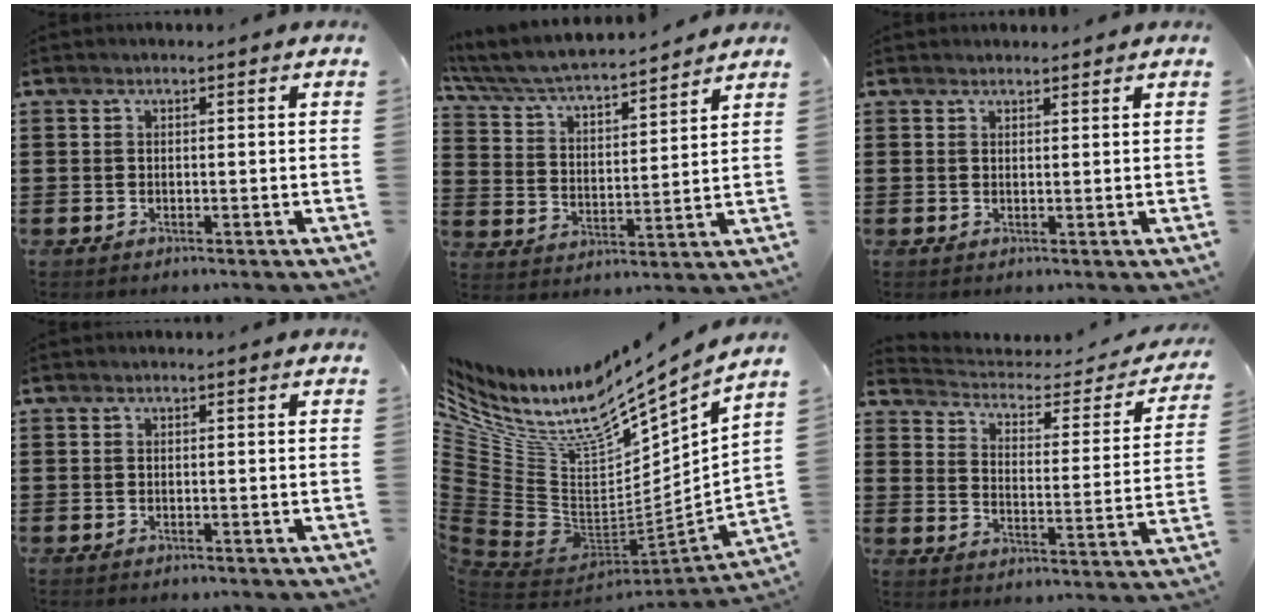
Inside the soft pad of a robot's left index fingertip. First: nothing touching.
{"total": 5.1, "force": [4.7, 0.3, 2.1], "torque": [-0.062, -0.035, 0.074]}
{"total": 1.0, "force": [1.0, 0.1, 0.0], "torque": [-0.002, -0.001, 0.021]}
{"total": 0.0}
{"total": 10.7, "force": [7.1, 3.4, 7.3], "torque": [-0.175, -0.072, 0.107]}
{"total": 2.8, "force": [2.3, 0.9, 1.2], "torque": [-0.041, -0.022, 0.031]}